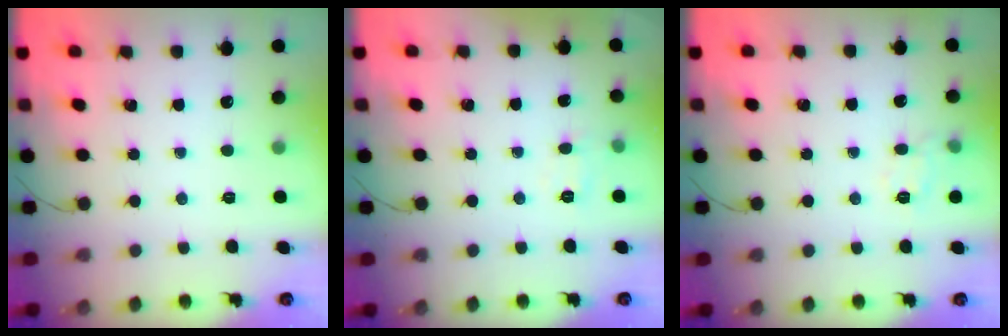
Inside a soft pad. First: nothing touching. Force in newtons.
{"total": 6.4, "press": 6.3, "slide": 1.4}
{"total": 7.4, "press": 7.3, "slide": 1.1}